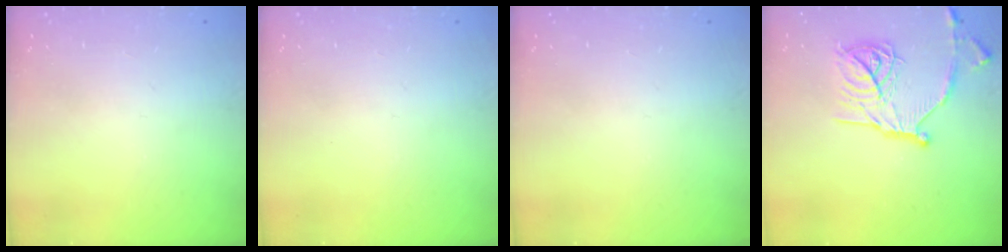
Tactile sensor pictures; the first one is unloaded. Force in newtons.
{"total": 0.0}
{"total": 0.0}
{"total": 19.6, "press": 19.5, "slide": 1.7}